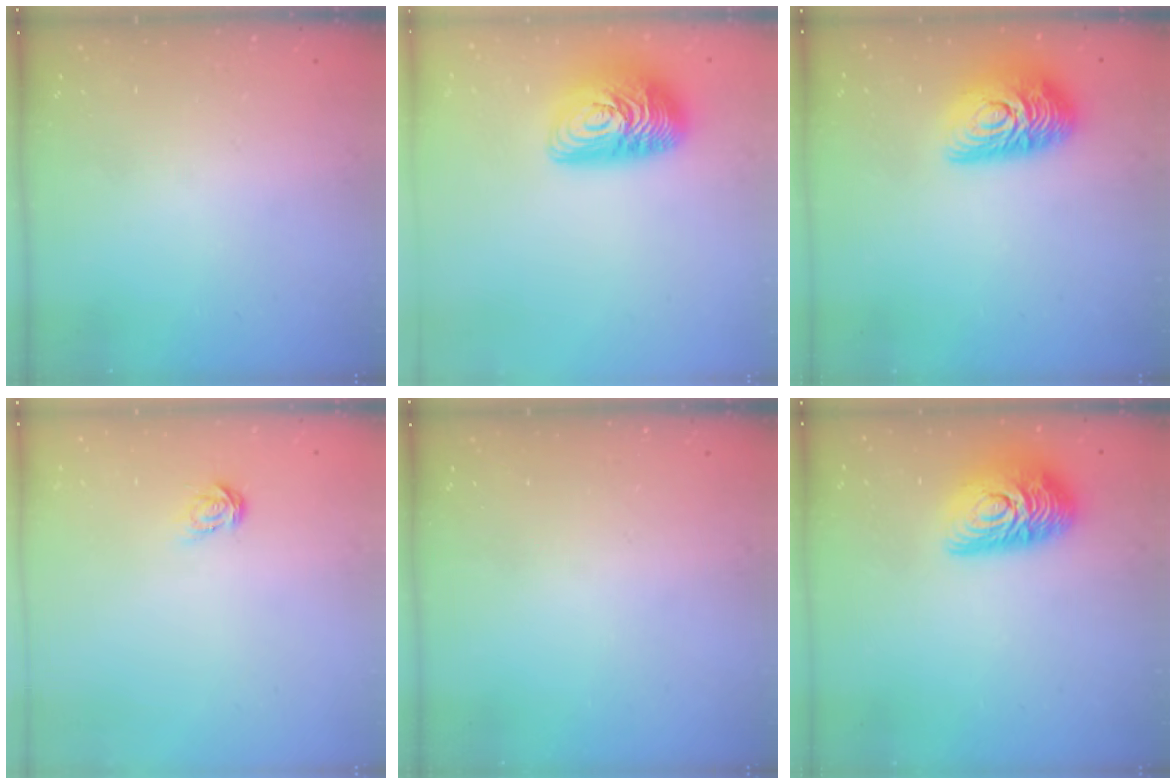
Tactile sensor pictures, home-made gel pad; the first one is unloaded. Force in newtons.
{"total": 15.1, "press": 15.1, "slide": 0.9}
{"total": 13.8, "press": 13.8, "slide": 0.8}
{"total": 4.4, "press": 4.4, "slide": 0.3}
{"total": 0.0}
{"total": 13.8, "press": 13.8, "slide": 0.8}